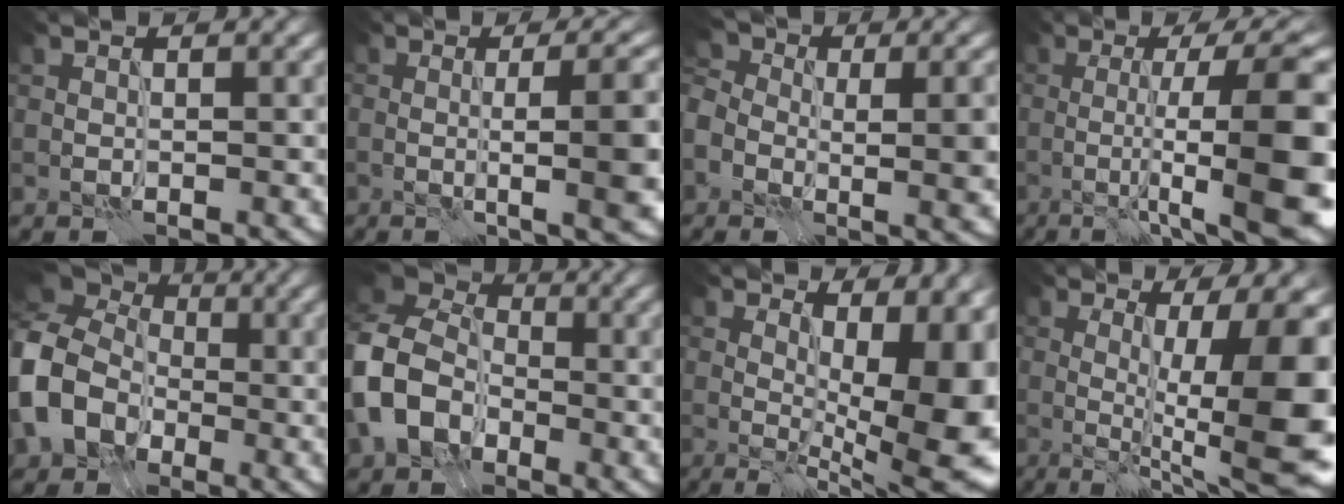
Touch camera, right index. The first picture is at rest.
{"total": 9.8, "force": [-0.7, 2.9, 9.3], "torque": [-0.089, 0.012, -0.002]}
{"total": 10.3, "force": [-1.7, 6.3, 8.0], "torque": [-0.118, -0.007, -0.015]}
{"total": 12.3, "force": [-1.6, 3.1, 11.8], "torque": [-0.143, 0.008, -0.021]}
{"total": 10.0, "force": [-1.6, 8.4, 5.1], "torque": [-0.115, -0.012, -0.046]}
{"total": 9.9, "force": [-3.1, 7.7, 5.3], "torque": [-0.132, -0.016, -0.063]}
{"total": 14.7, "force": [1.5, 5.8, 13.4], "torque": [-0.137, 0.000, 0.049]}
{"total": 12.1, "force": [-0.8, 2.9, 11.8], "torque": [-0.157, -0.003, -0.012]}